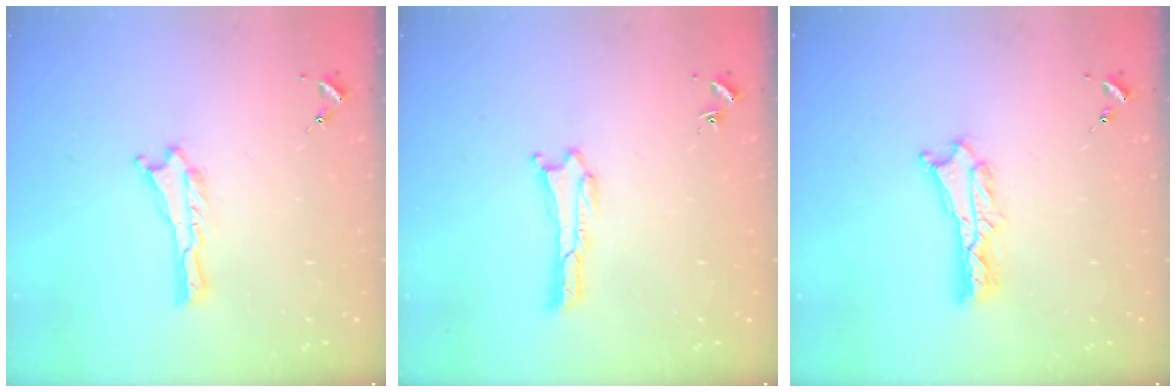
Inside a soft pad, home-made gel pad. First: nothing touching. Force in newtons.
{"total": 0.0}
{"total": 2.4, "press": 2.4, "slide": 0.2}